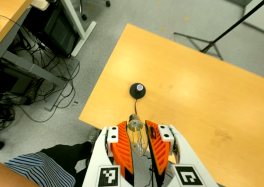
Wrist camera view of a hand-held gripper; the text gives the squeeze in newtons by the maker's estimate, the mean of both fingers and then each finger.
{"total": 22.4, "left": 24.9, "right": 19.8}